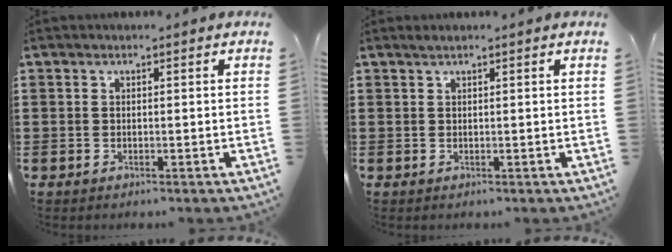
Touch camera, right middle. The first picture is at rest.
{"total": 0.6, "force": [0.5, -0.1, 0.4], "torque": [-0.008, -0.001, 0.009]}